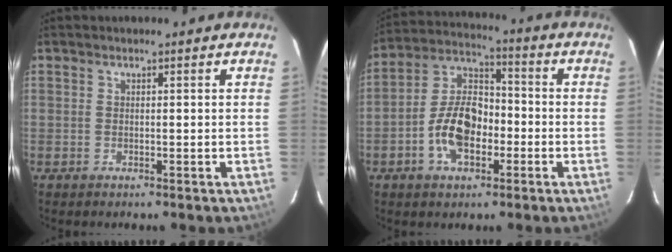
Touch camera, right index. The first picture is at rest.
{"total": 11.6, "force": [-3.9, 6.6, 8.7], "torque": [-0.173, 0.021, -0.068]}